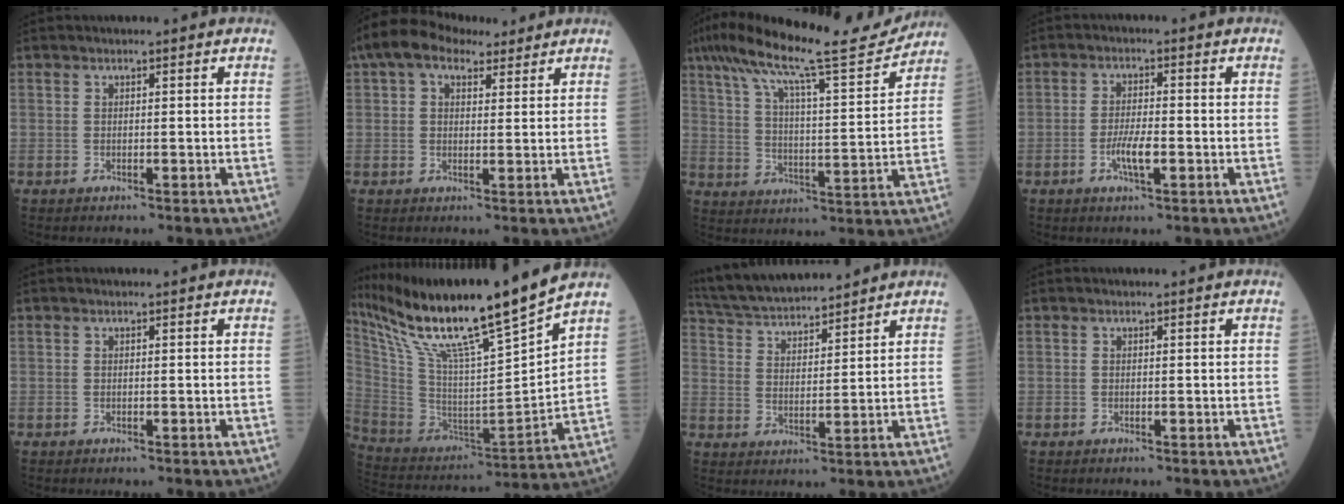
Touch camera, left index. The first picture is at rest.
{"total": 9.0, "force": [6.2, 4.5, 4.8], "torque": [-0.092, 0.044, 0.109]}
{"total": 17.5, "force": [15.3, 0.5, 8.4], "torque": [-0.154, 0.008, 0.238]}
{"total": 4.2, "force": [-1.4, 0.9, 3.8], "torque": [-0.076, 0.000, -0.026]}
{"total": 0.0}
{"total": 21.5, "force": [17.2, -0.9, 12.8], "torque": [-0.232, -0.020, 0.310]}
{"total": 13.8, "force": [12.8, 1.9, 4.7], "torque": [-0.095, 0.029, 0.229]}
{"total": 0.0}